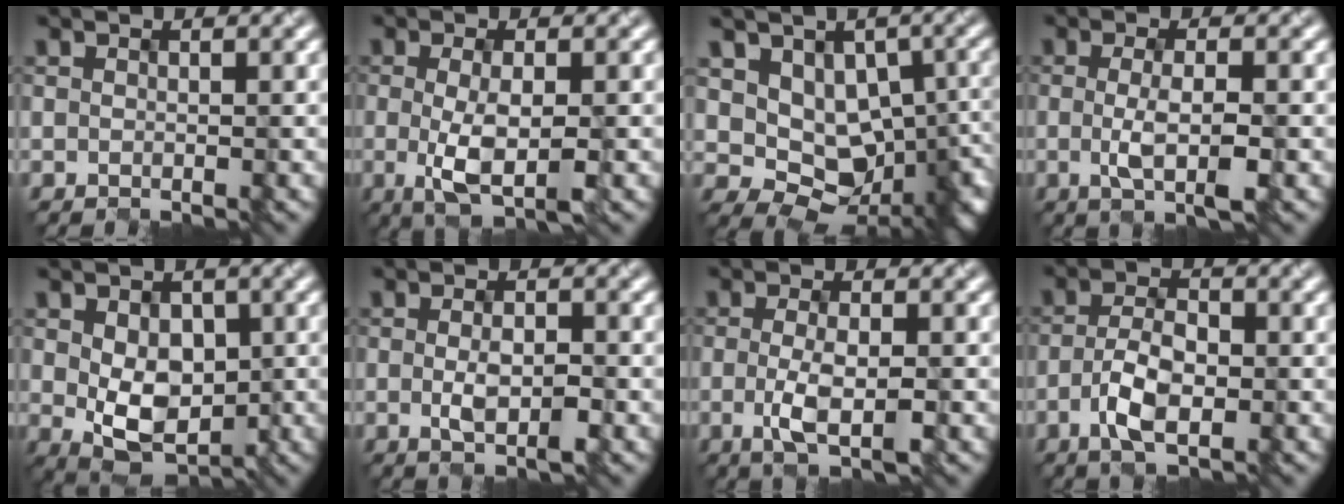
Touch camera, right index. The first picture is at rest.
{"total": 4.4, "force": [-1.2, 1.3, 4.0], "torque": [-0.082, -0.009, -0.015]}
{"total": 10.5, "force": [0.0, 7.5, 7.3], "torque": [-0.090, -0.008, 0.032]}
{"total": 3.2, "force": [-1.0, 0.5, 3.0], "torque": [-0.062, -0.007, -0.011]}
{"total": 5.3, "force": [-0.5, 3.6, 3.8], "torque": [-0.069, -0.011, 0.002]}
{"total": 2.9, "force": [-1.0, 1.0, 2.5], "torque": [-0.053, -0.004, -0.011]}
{"total": 3.5, "force": [-1.2, 0.9, 3.2], "torque": [-0.070, -0.007, -0.016]}
{"total": 4.3, "force": [-1.7, 1.9, 3.4], "torque": [-0.077, -0.002, -0.028]}